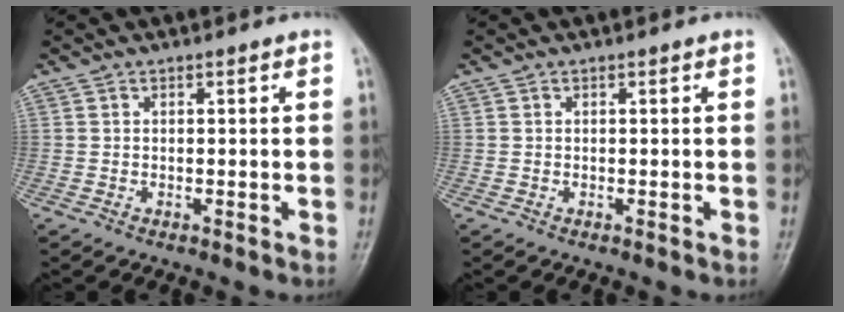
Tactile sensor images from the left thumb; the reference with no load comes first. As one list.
[{"total": 0.0}]